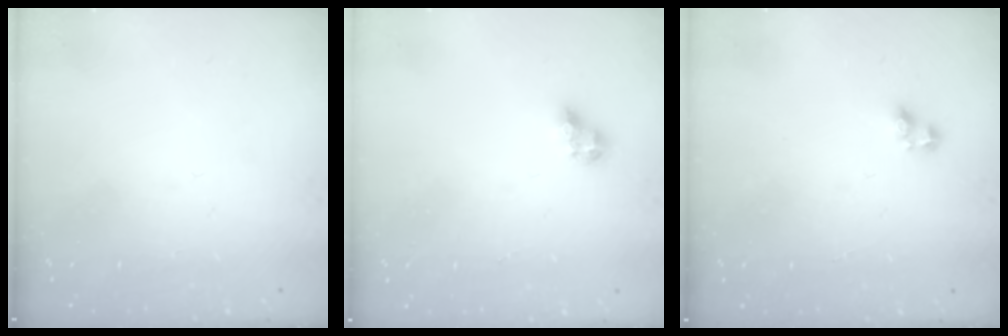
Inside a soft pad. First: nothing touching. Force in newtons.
{"total": 6.7, "press": 6.7, "slide": 0.8}
{"total": 3.8, "press": 3.8, "slide": 0.6}